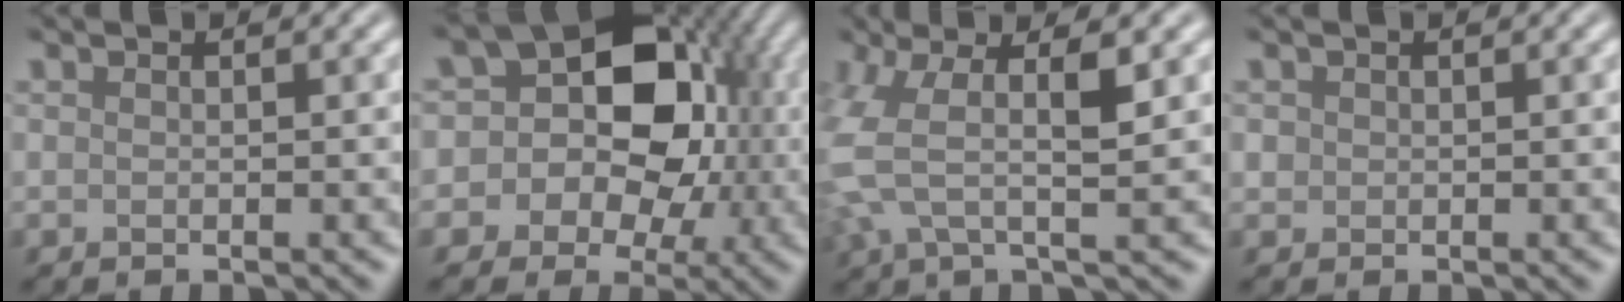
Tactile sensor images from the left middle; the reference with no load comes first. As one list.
[{"total": 10.5, "force": [0.7, 8.7, 5.7], "torque": [-0.049, 0.025, -0.019]}, {"total": 5.4, "force": [0.8, 1.7, 5.1], "torque": [-0.139, 0.006, 0.023]}, {"total": 0.7, "force": [0.0, 0.0, -0.7], "torque": [0.001, 0.006, 0.010]}]